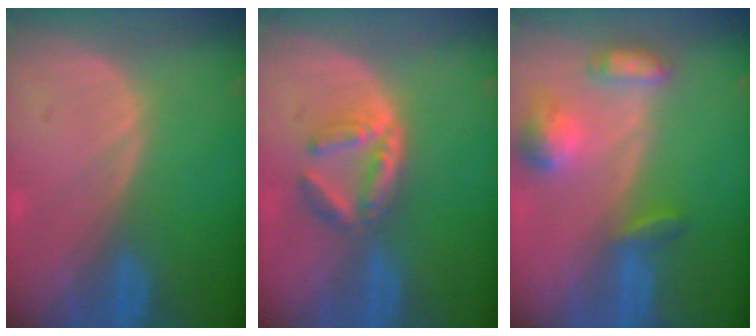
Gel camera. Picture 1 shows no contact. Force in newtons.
{"total": 5.1, "press": 5.0, "slide": 1.1}
{"total": 6.2, "press": 6.2, "slide": 0.4}